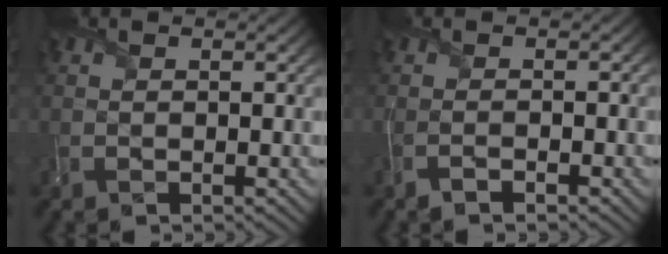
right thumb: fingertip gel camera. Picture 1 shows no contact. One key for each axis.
{"total": 1.4, "fx": -1.2, "fy": 0.1, "fz": 0.7, "tx": -0.016, "ty": -0.003, "tz": -0.025}